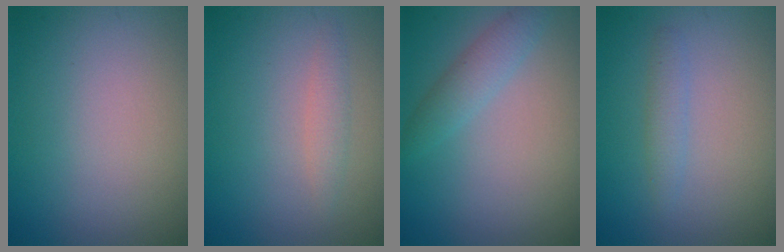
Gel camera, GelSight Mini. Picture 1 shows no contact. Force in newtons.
{"total": 1.2, "press": 1.2, "slide": 0.1}
{"total": 2.1, "press": 2.0, "slide": 0.2}
{"total": 1.3, "press": 1.3, "slide": 0.0}